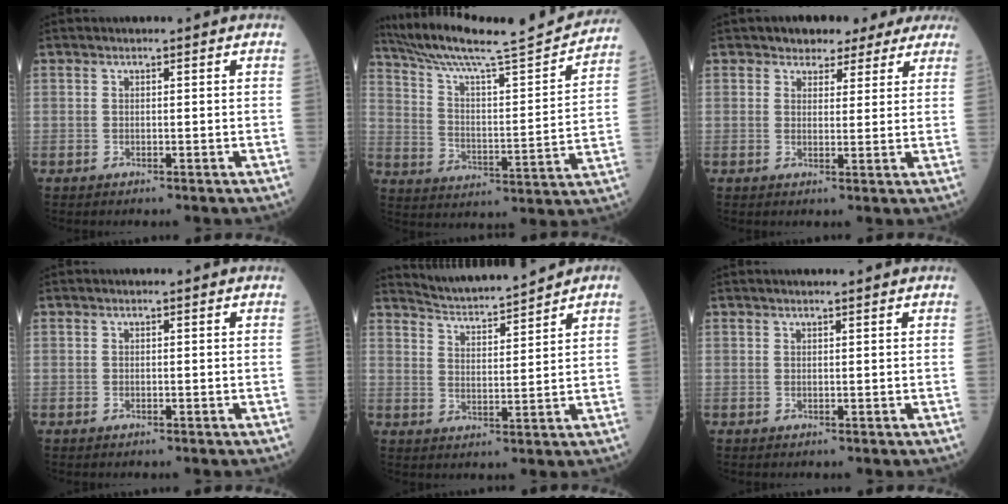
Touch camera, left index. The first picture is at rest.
{"total": 22.7, "force": [20.6, 0.5, 9.6], "torque": [-0.163, -0.025, 0.303]}
{"total": 6.6, "force": [5.4, 3.5, 1.5], "torque": [-0.007, 0.012, 0.058]}
{"total": 0.0}
{"total": 7.8, "force": [7.6, -0.3, 1.6], "torque": [-0.041, 0.011, 0.140]}
{"total": 1.7, "force": [1.5, -0.2, 0.8], "torque": [-0.007, 0.012, 0.026]}